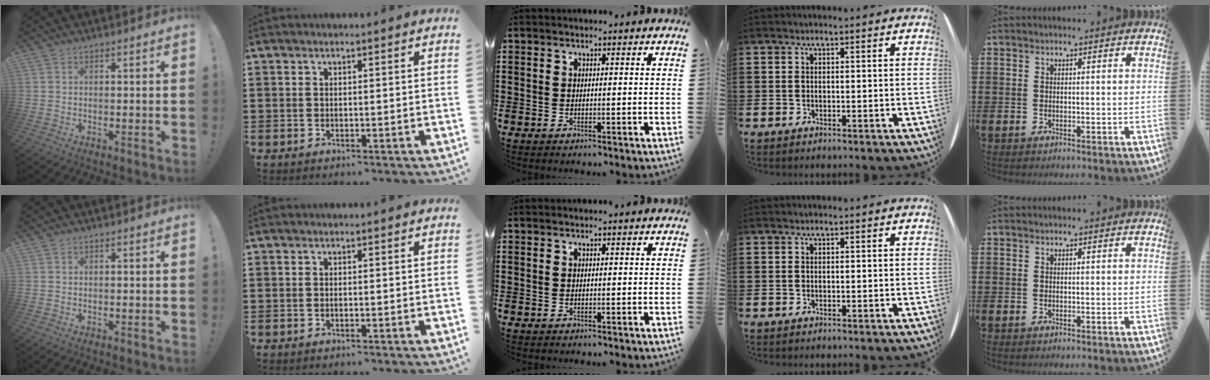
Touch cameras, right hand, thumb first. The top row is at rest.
{}